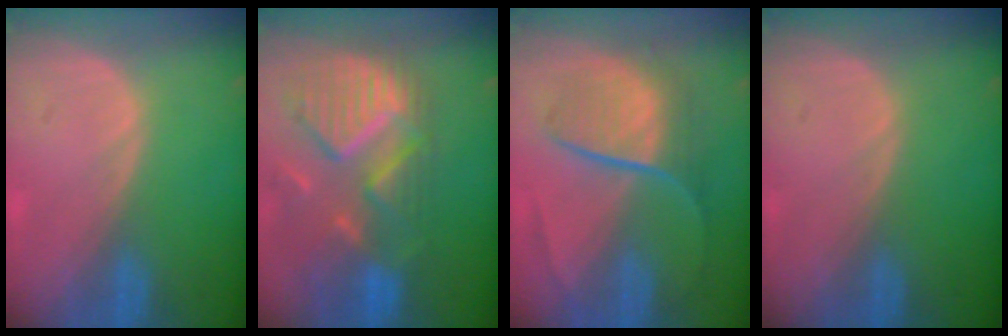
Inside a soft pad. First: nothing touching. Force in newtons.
{"total": 11.7, "press": 10.3, "slide": 5.6}
{"total": 9.3, "press": 7.8, "slide": 5.2}
{"total": 0.0}